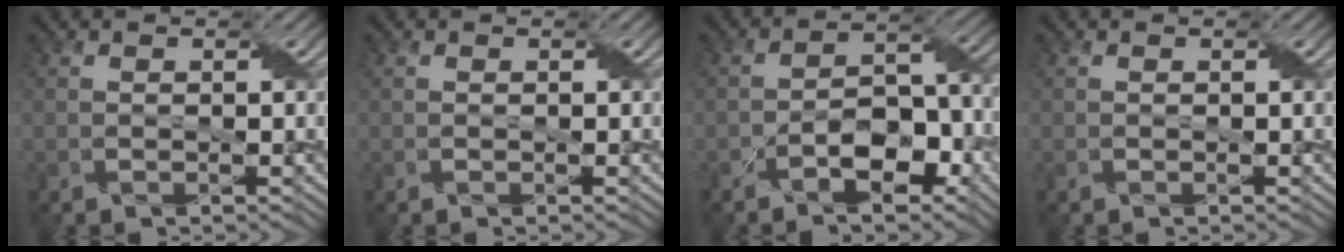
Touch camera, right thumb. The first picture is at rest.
{"total": 0.0}
{"total": 6.3, "force": [-3.5, 3.2, 4.2], "torque": [-0.060, 0.013, -0.061]}
{"total": 0.0}